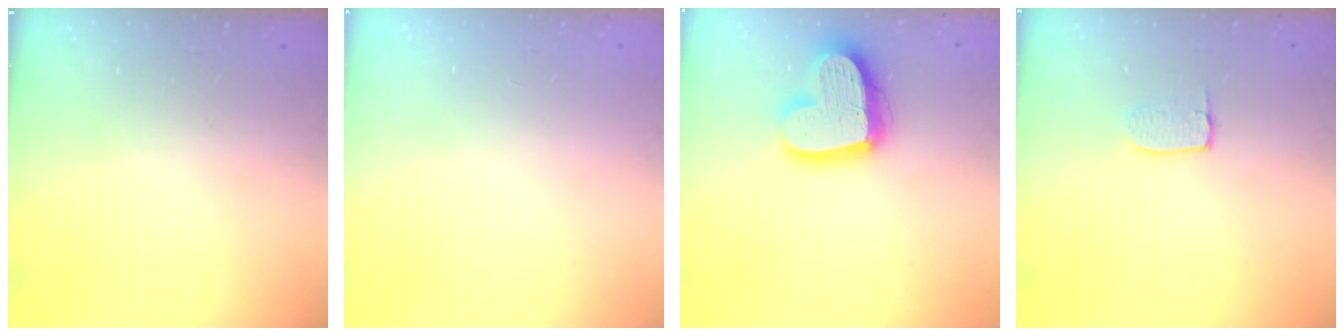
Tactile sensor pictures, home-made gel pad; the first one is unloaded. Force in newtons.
{"total": 0.0}
{"total": 17.2, "press": 17.2, "slide": 1.4}
{"total": 4.9, "press": 4.8, "slide": 0.4}